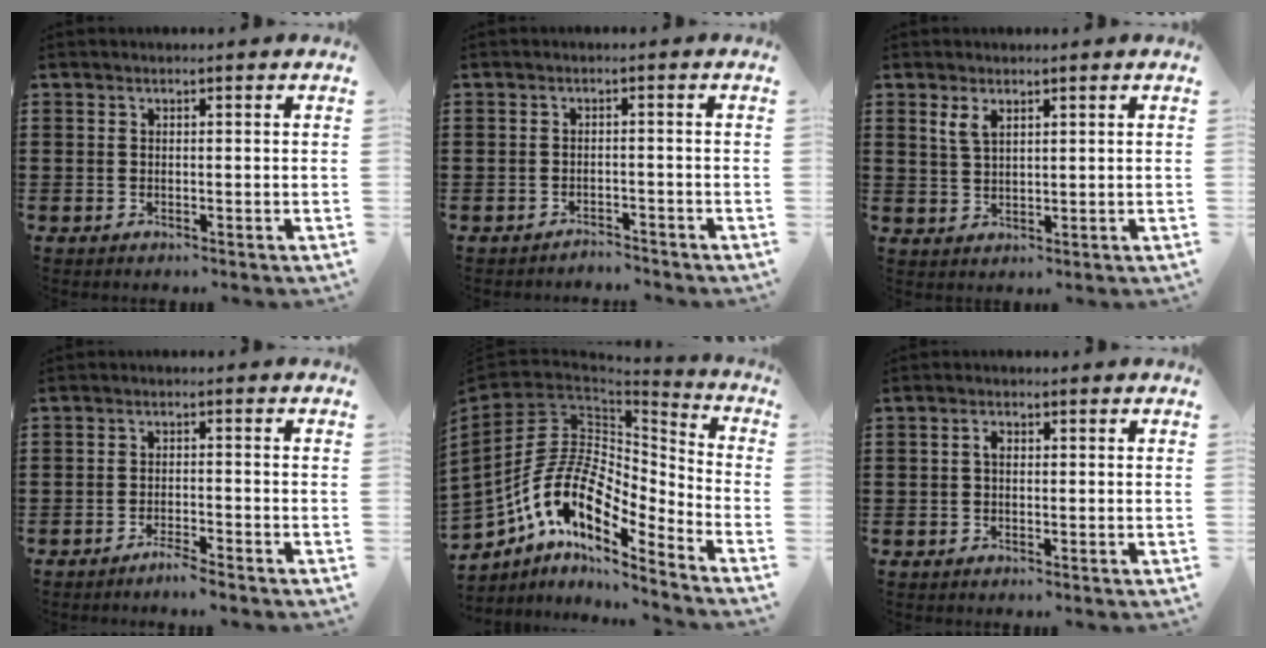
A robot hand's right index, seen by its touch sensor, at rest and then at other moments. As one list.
[{"total": 2.1, "force": [-2.1, 0.2, -0.2], "torque": [-0.004, 0.003, -0.047]}, {"total": 2.7, "force": [1.6, 1.3, 1.8], "torque": [-0.040, 0.005, 0.029]}, {"total": 2.2, "force": [-2.1, -0.1, 0.8], "torque": [-0.014, 0.002, -0.040]}, {"total": 14.2, "force": [-5.3, 8.4, 10.1], "torque": [-0.234, 0.001, -0.106]}, {"total": 1.4, "force": [0.0, 0.8, 1.2], "torque": [-0.024, 0.005, -0.002]}]